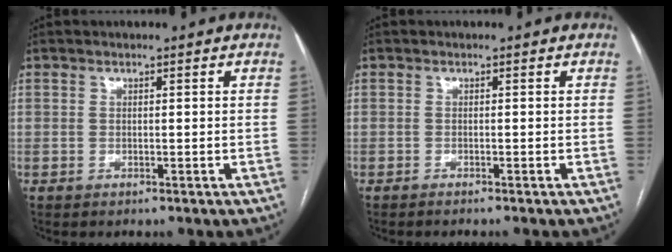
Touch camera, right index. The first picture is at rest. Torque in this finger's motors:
{"motor_torque": [-0.05, 0.01, 0.03, 0.01]}